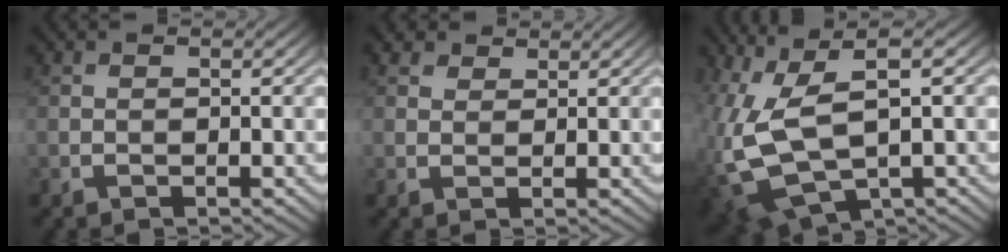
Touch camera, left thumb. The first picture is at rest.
{"total": 2.3, "force": [2.0, 1.1, 0.1], "torque": [-0.003, 0.004, 0.036]}
{"total": 13.3, "force": [0.6, 7.0, 11.2], "torque": [-0.285, -0.028, 0.027]}